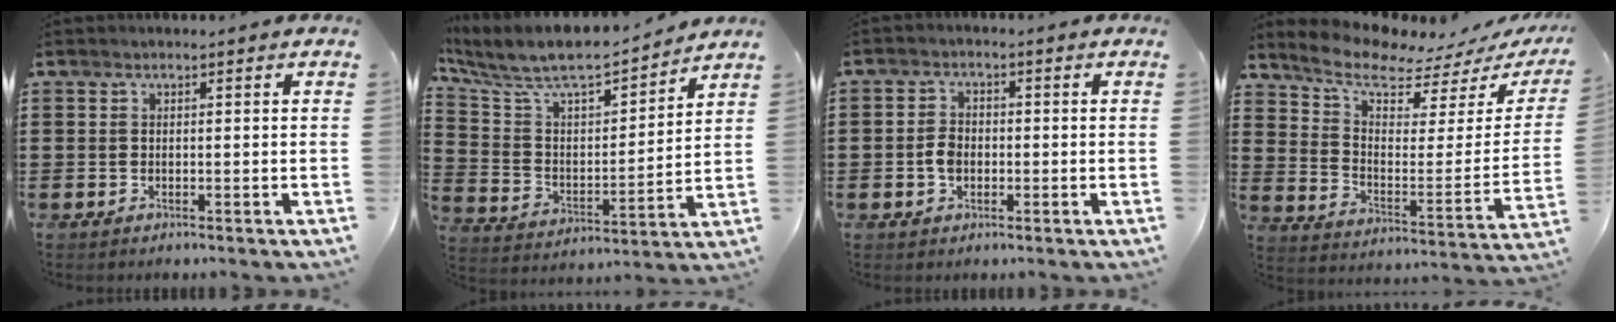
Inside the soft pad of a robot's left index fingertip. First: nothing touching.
{"total": 8.3, "force": [7.3, 1.8, 3.6], "torque": [-0.104, -0.054, 0.121]}
{"total": 2.9, "force": [-0.5, 2.1, 2.0], "torque": [-0.048, 0.001, -0.012]}
{"total": 7.8, "force": [6.9, 2.2, 3.1], "torque": [-0.088, -0.048, 0.118]}